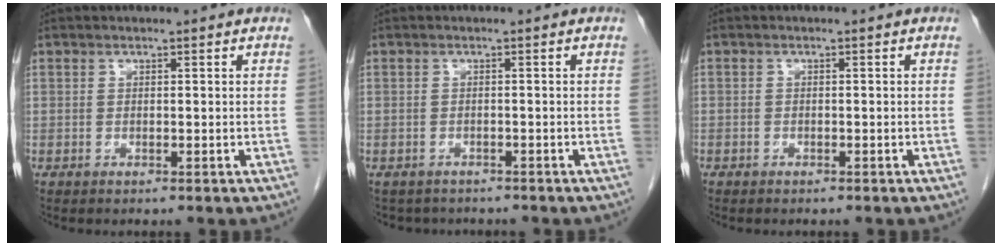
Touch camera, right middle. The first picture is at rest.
{"total": 4.1, "force": [-3.6, 1.9, 0.3], "torque": [-0.004, 0.003, -0.047]}
{"total": 0.7, "force": [-0.5, 0.5, 0.0], "torque": [-0.007, 0.003, -0.009]}